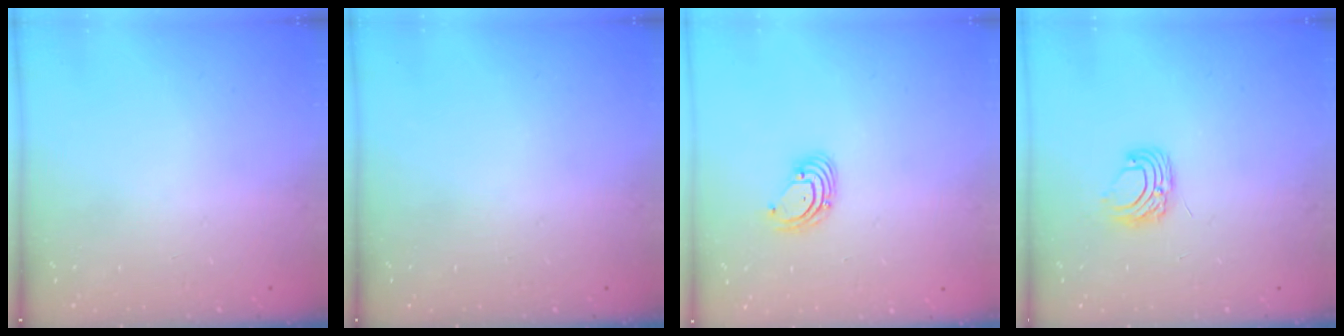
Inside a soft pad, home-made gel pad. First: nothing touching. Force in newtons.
{"total": 0.0}
{"total": 2.6, "press": 2.6, "slide": 0.1}
{"total": 6.6, "press": 6.6, "slide": 0.5}